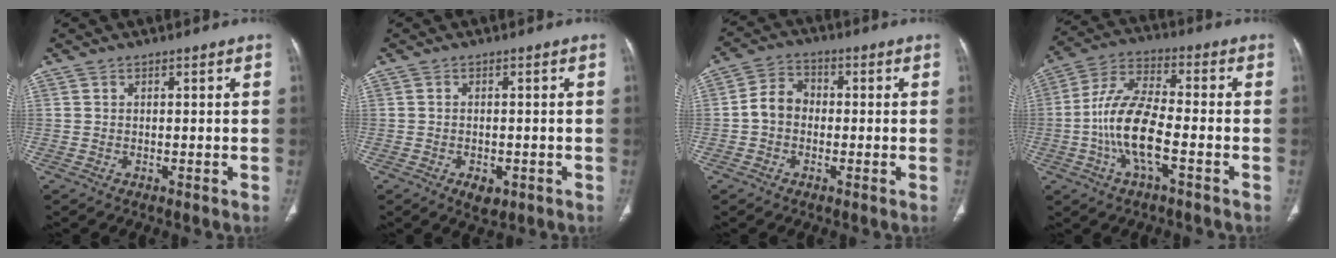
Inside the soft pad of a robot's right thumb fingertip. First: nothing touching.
{"total": 3.2, "force": [-1.4, 1.9, 2.2], "torque": [-0.027, 0.002, -0.013]}
{"total": 5.8, "force": [-0.7, 4.7, 3.3], "torque": [-0.045, 0.020, -0.025]}
{"total": 12.7, "force": [-3.4, 4.6, 11.4], "torque": [-0.236, 0.030, -0.067]}